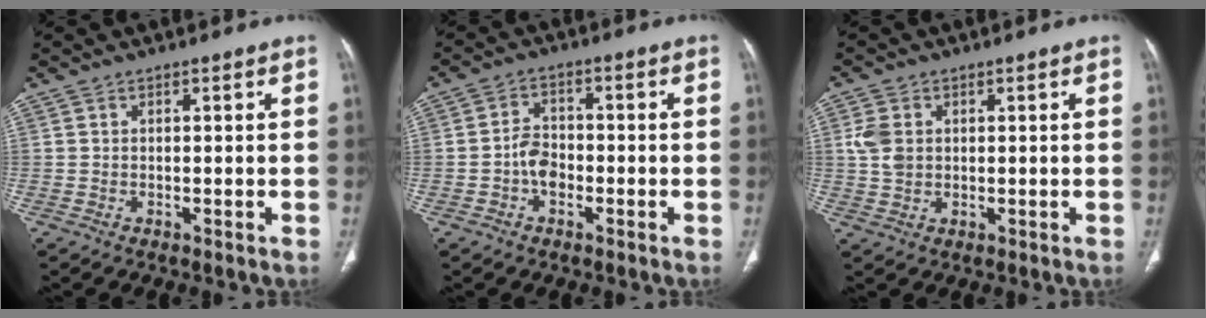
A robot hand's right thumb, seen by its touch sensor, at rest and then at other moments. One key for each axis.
{"total": 4.7, "fx": -1.6, "fy": 3.3, "fz": 2.9, "tx": -0.038, "ty": 0.020, "tz": -0.034}
{"total": 4.6, "fx": 0.8, "fy": 3.5, "fz": 2.9, "tx": -0.056, "ty": 0.001, "tz": 0.019}